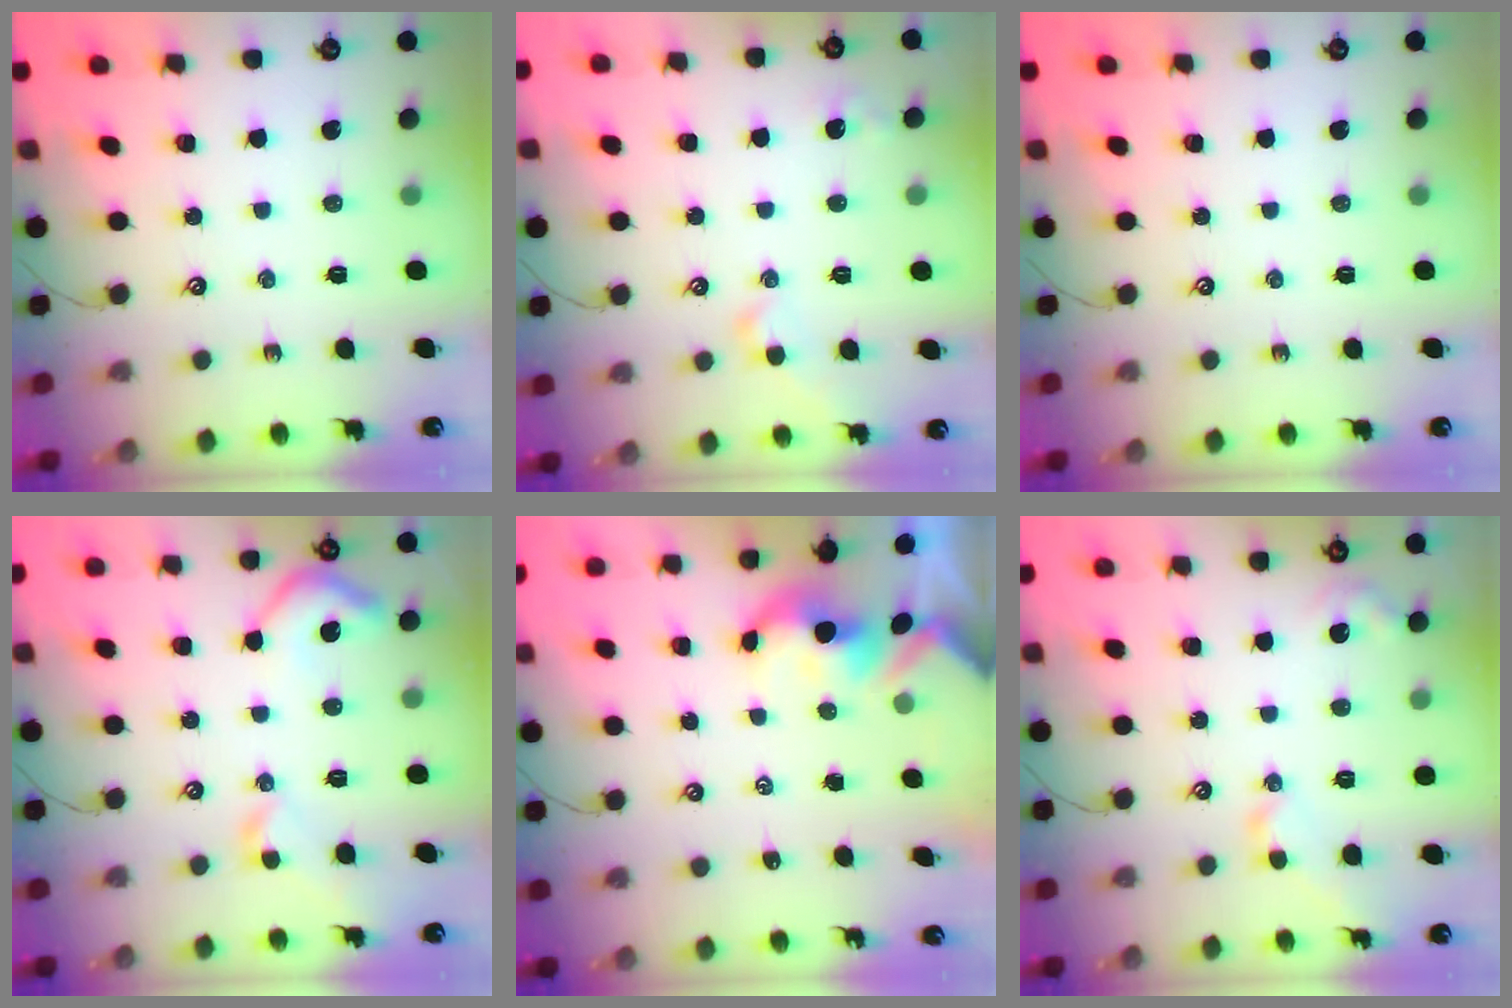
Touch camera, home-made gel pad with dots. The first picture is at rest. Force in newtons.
{"total": 3.6, "press": 3.5, "slide": 0.9}
{"total": 0.0}
{"total": 6.7, "press": 6.7, "slide": 0.8}
{"total": 2.4, "press": 2.3, "slide": 0.3}
{"total": 3.5, "press": 3.4, "slide": 0.8}